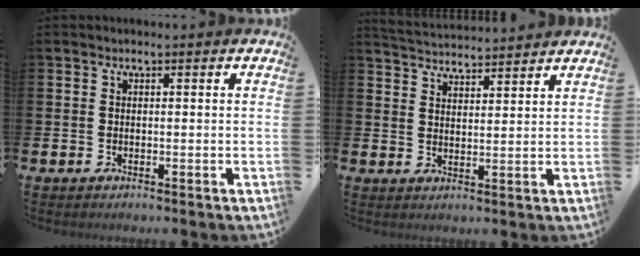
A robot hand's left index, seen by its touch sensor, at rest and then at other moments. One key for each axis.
{"total": 4.0, "fx": 4.0, "fy": 0.1, "fz": -0.2, "tx": -0.012, "ty": -0.025, "tz": 0.073}